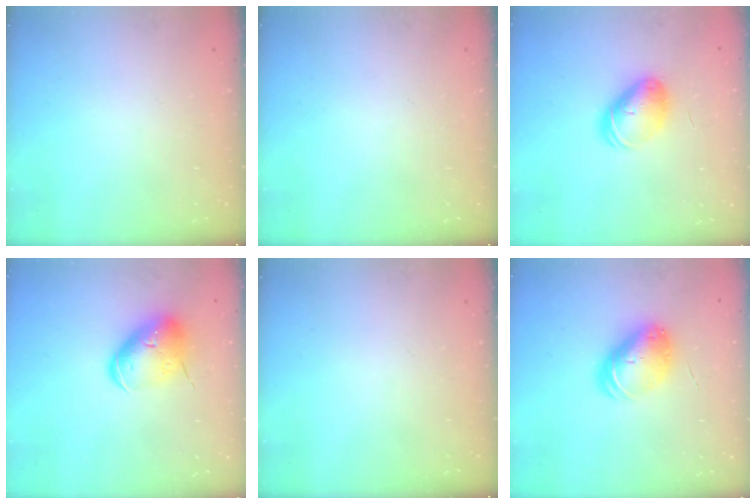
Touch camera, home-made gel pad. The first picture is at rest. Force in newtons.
{"total": 0.0}
{"total": 8.8, "press": 8.7, "slide": 0.8}
{"total": 10.0, "press": 9.8, "slide": 1.9}
{"total": 0.0}
{"total": 10.2, "press": 10.2, "slide": 1.2}